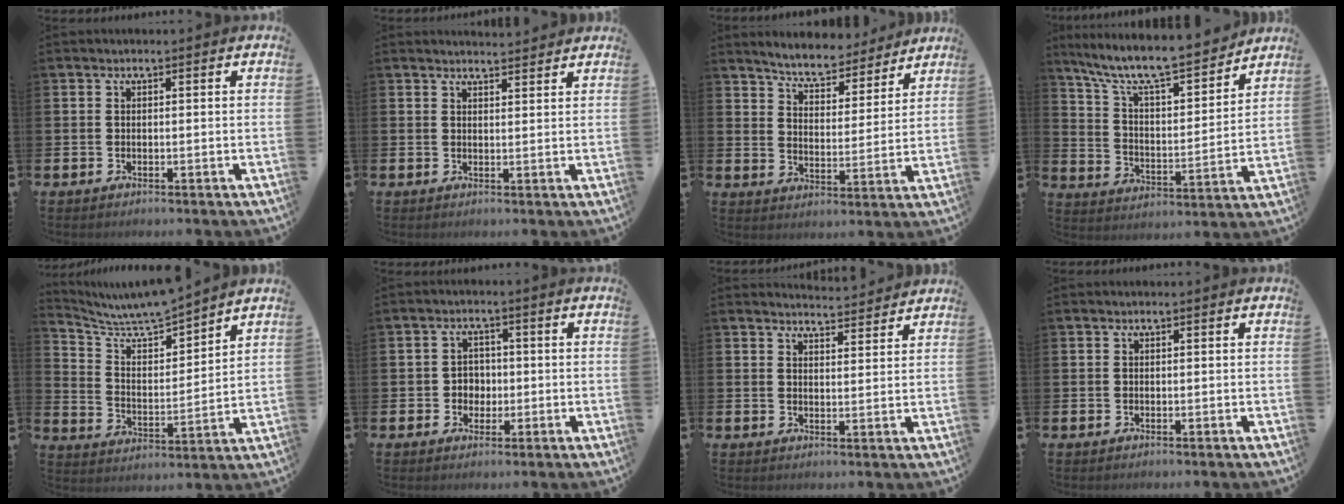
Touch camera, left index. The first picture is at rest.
{"total": 2.4, "force": [2.4, 0.1, -0.2], "torque": [0.008, -0.017, 0.042]}
{"total": 6.0, "force": [5.8, 1.3, 1.2], "torque": [-0.049, -0.042, 0.097]}
{"total": 9.9, "force": [8.8, 1.7, 4.1], "torque": [-0.114, -0.063, 0.147]}
{"total": 7.8, "force": [7.5, 1.0, 2.0], "torque": [-0.079, -0.056, 0.131]}
{"total": 2.8, "force": [-0.2, 2.6, 0.9], "torque": [-0.017, 0.006, -0.011]}
{"total": 3.9, "force": [3.9, 0.1, -0.2], "torque": [0.005, -0.030, 0.068]}
{"total": 0.0}